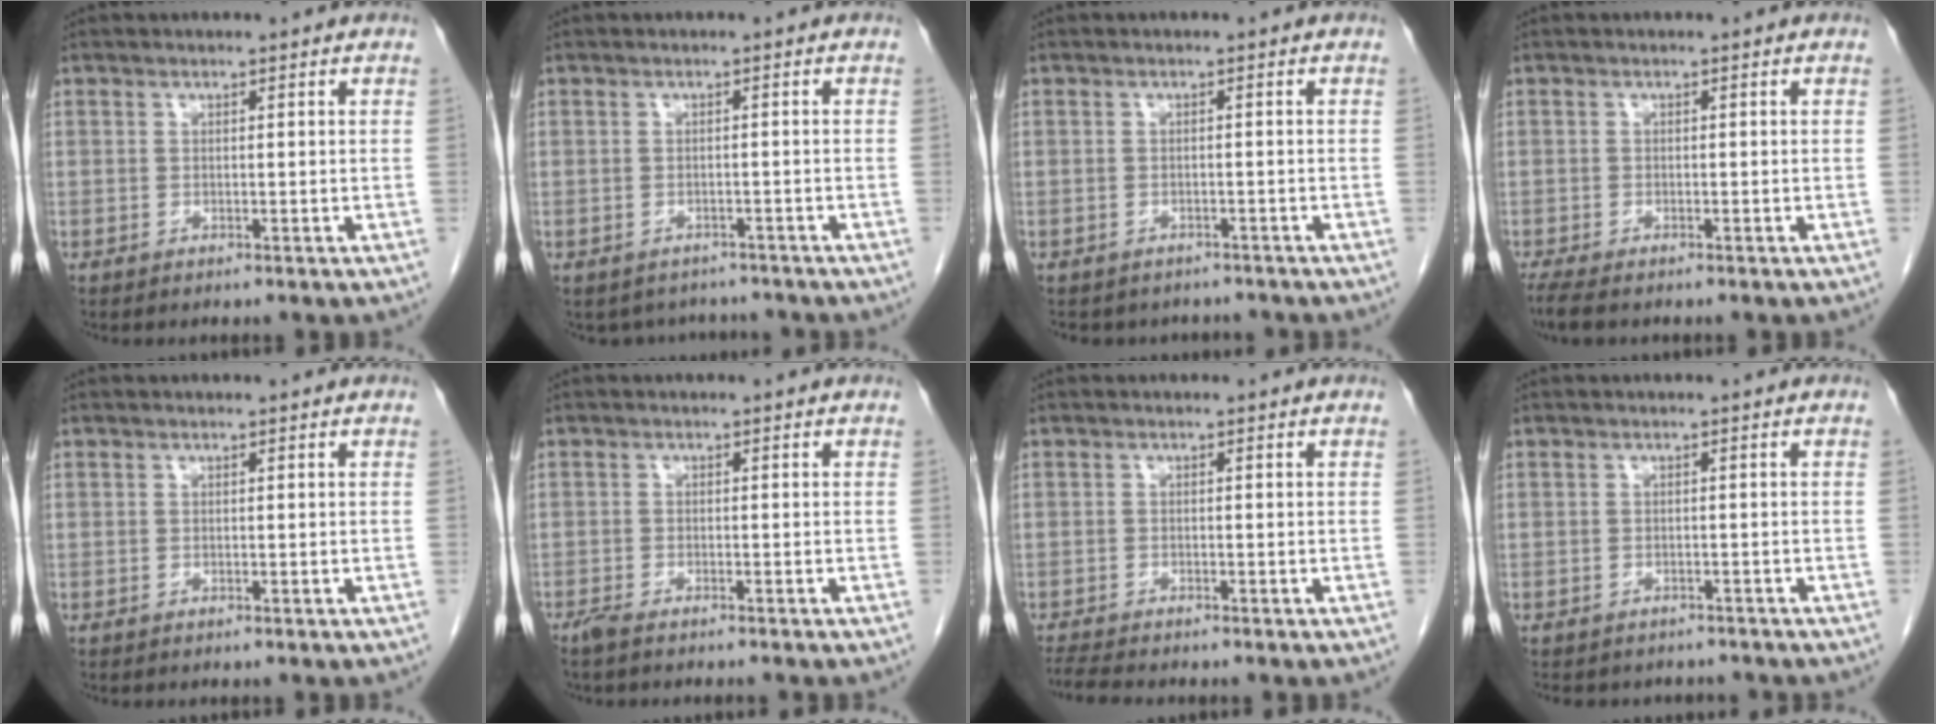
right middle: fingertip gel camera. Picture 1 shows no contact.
{"total": 5.1, "force": [-4.5, 2.4, 0.3], "torque": [0.006, 0.010, -0.055]}
{"total": 5.4, "force": [-4.7, 2.5, 0.5], "torque": [-0.005, 0.005, -0.054]}
{"total": 3.6, "force": [-2.9, 0.8, 2.0], "torque": [-0.043, -0.012, -0.047]}
{"total": 0.0}
{"total": 3.0, "force": [-2.7, 0.3, 1.4], "torque": [-0.024, -0.006, -0.042]}
{"total": 3.8, "force": [-3.6, 0.1, 1.3], "torque": [-0.028, -0.016, -0.061]}
{"total": 6.8, "force": [-6.0, 2.8, 1.3], "torque": [-0.018, 0.001, -0.072]}